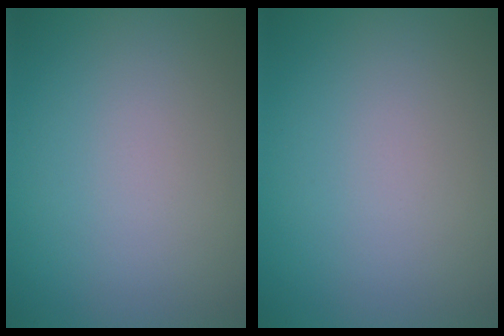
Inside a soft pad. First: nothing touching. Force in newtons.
{"total": 0.0}